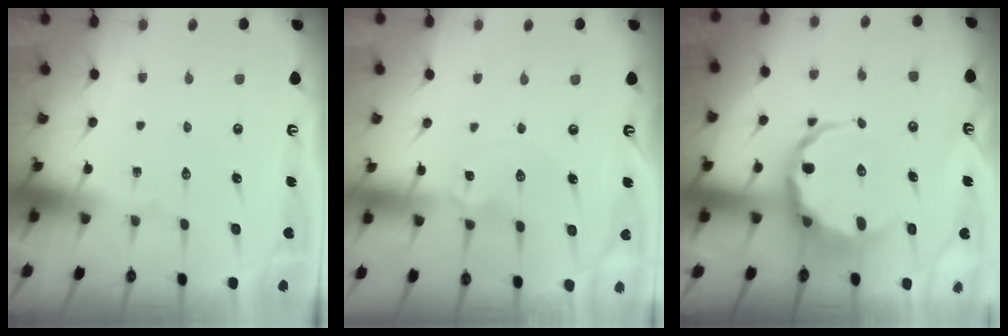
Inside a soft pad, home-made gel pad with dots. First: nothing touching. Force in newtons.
{"total": 1.8, "press": 1.8, "slide": 0.1}
{"total": 7.6, "press": 7.2, "slide": 2.4}